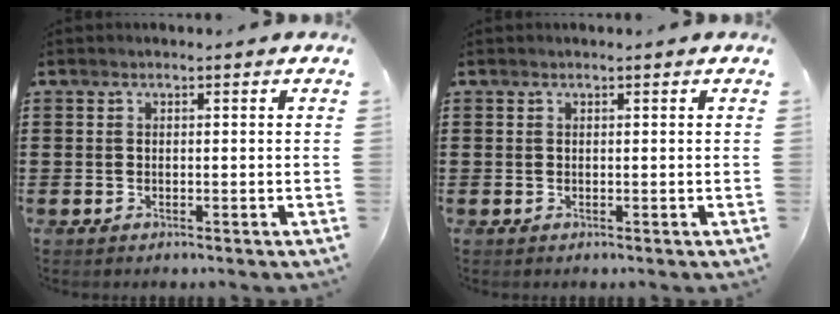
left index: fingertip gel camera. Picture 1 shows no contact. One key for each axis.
{"total": 0.0}